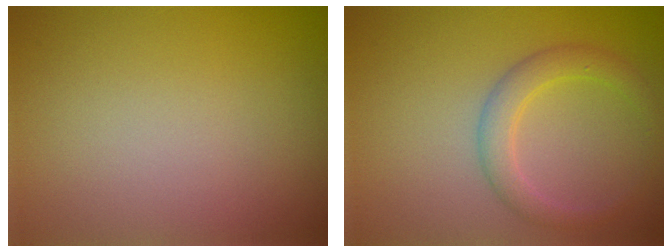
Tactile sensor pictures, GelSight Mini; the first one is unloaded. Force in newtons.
{"total": 2.7, "press": 2.7, "slide": 0.2}